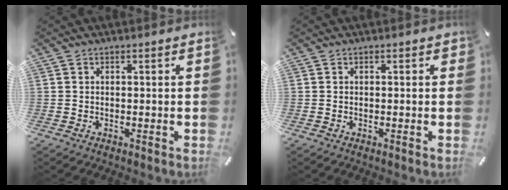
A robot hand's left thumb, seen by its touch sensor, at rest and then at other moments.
{"total": 0.5, "force": [-0.2, 0.3, 0.3], "torque": [-0.005, 0.001, -0.005]}